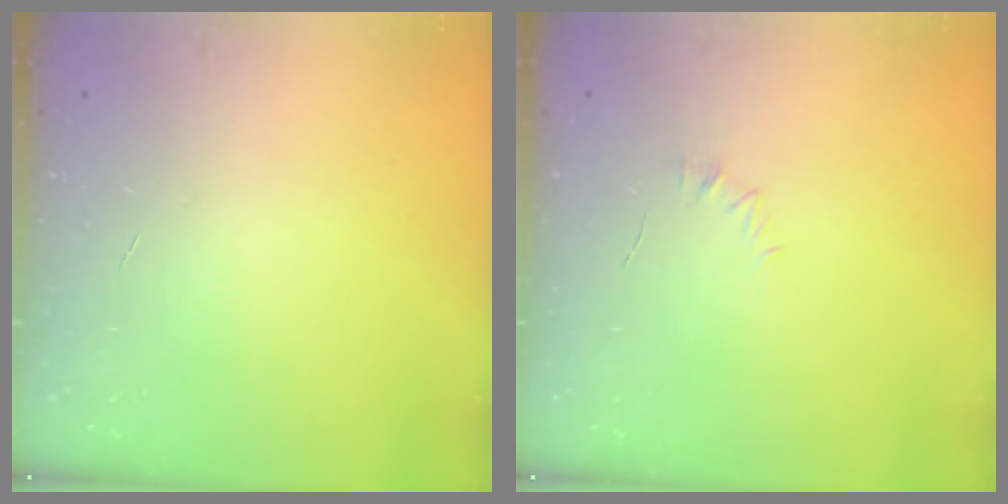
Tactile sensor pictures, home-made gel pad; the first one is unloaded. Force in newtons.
{"total": 4.5, "press": 4.3, "slide": 1.4}